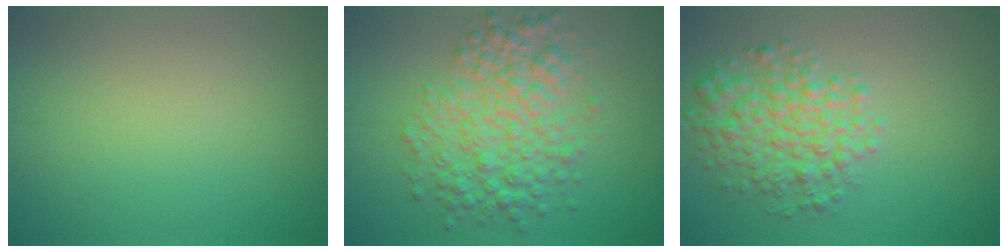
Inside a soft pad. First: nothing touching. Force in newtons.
{"total": 5.9, "press": 5.9, "slide": 0.0}
{"total": 4.9, "press": 4.9, "slide": 0.1}